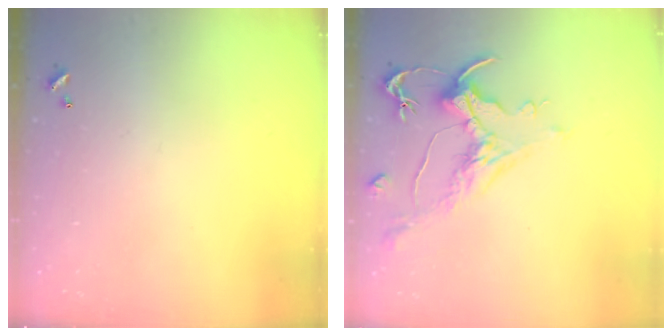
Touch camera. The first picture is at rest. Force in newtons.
{"total": 1.6, "press": 0.7, "slide": 1.4}